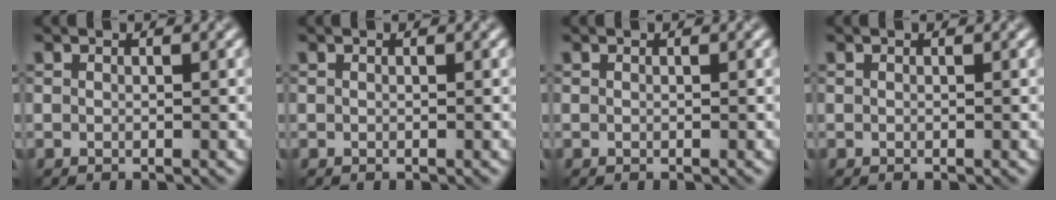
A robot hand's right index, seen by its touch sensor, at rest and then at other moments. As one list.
[{"total": 0.0}, {"total": 0.0}, {"total": 0.0}]